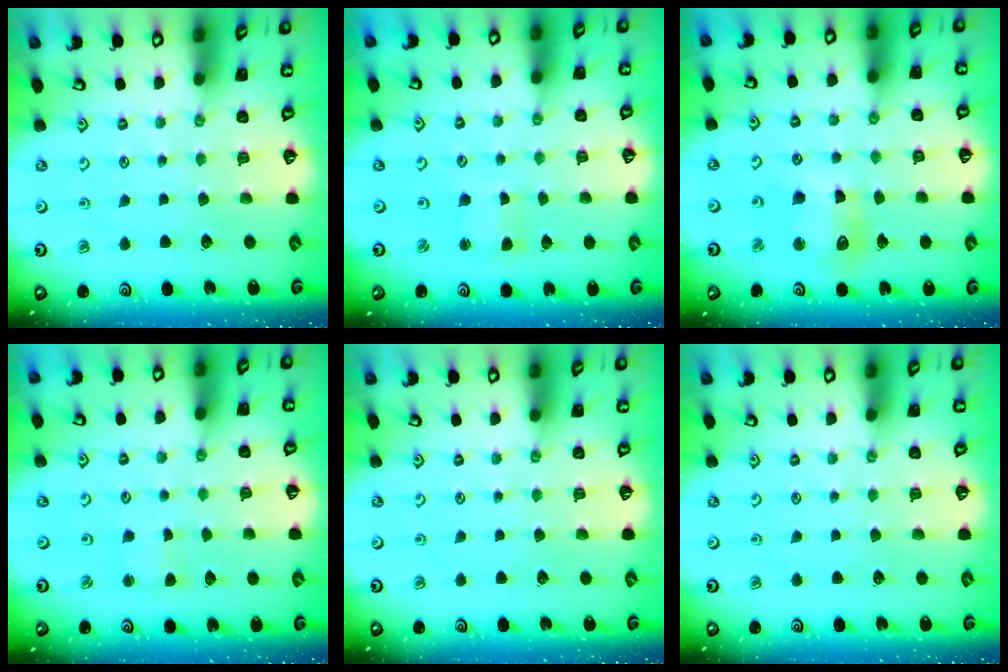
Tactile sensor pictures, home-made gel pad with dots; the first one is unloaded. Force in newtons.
{"total": 1.7, "press": 1.7, "slide": 0.2}
{"total": 11.2, "press": 11.0, "slide": 1.8}
{"total": 1.9, "press": 1.8, "slide": 0.4}
{"total": 0.0}
{"total": 0.0}